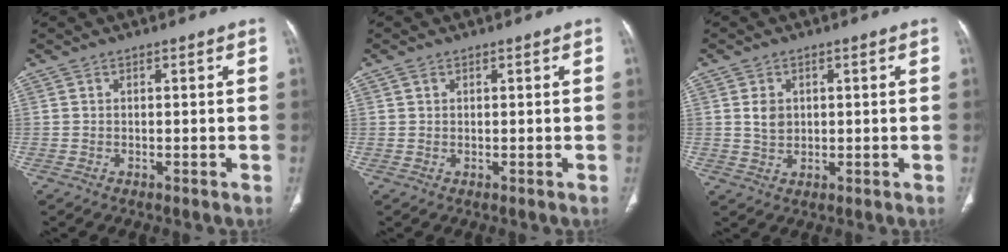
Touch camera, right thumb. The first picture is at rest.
{"total": 1.0, "force": [0.6, 0.7, 0.5], "torque": [-0.006, 0.001, 0.011]}
{"total": 3.5, "force": [0.7, 2.8, 2.0], "torque": [-0.020, -0.003, 0.015]}